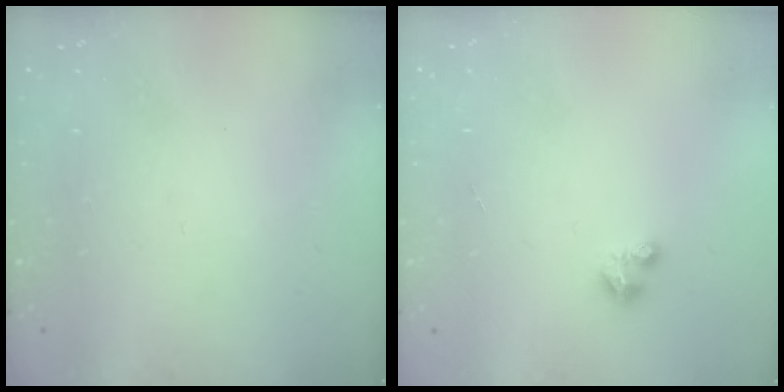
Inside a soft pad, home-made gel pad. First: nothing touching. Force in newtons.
{"total": 2.5, "press": 2.5, "slide": 0.3}